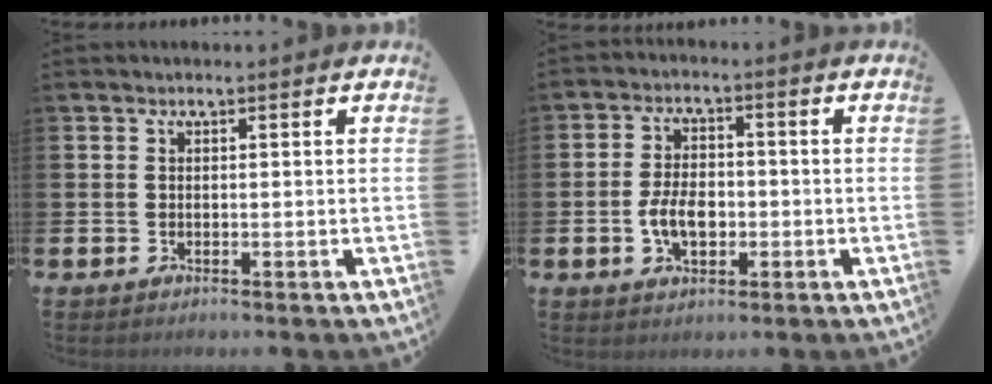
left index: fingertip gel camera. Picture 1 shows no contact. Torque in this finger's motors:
{"motor_torque": [1.03, 0.36, 0.19, 0.13]}